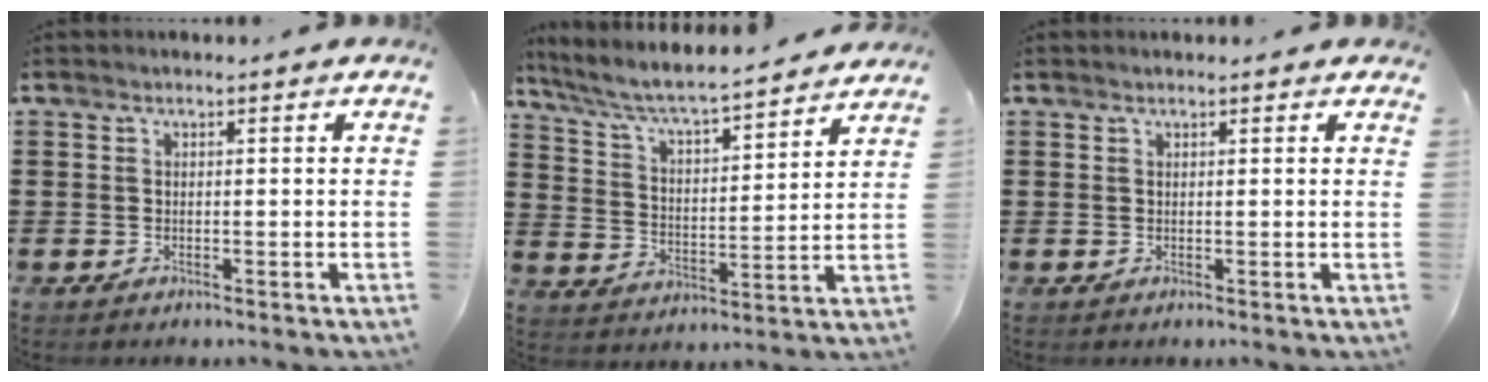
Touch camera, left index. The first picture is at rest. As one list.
[{"total": 5.6, "force": [5.1, 0.1, 2.4], "torque": [-0.070, -0.038, 0.079]}, {"total": 0.7, "force": [0.5, 0.1, 0.4], "torque": [-0.008, 0.001, 0.010]}]